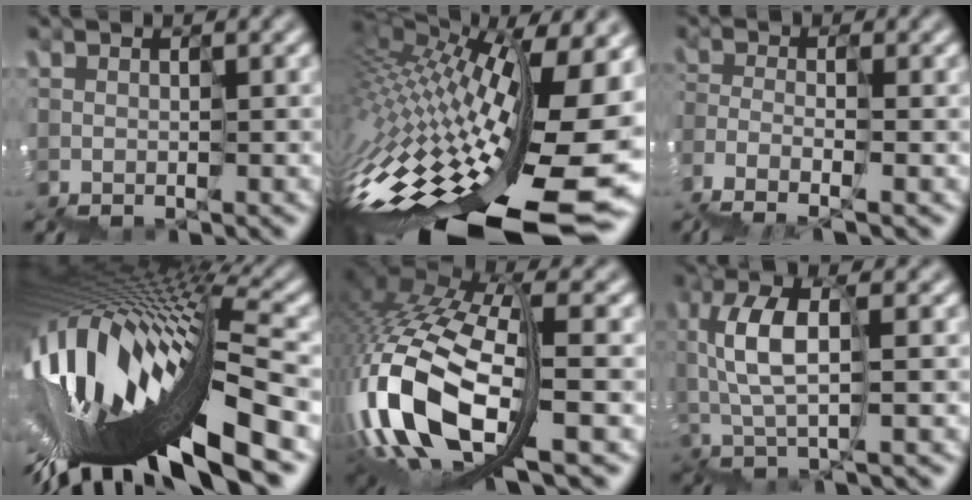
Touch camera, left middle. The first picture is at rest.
{"total": 15.1, "force": [-2.2, 4.4, 14.3], "torque": [-0.264, -0.007, -0.034]}
{"total": 3.0, "force": [-3.0, 0.0, -0.1], "torque": [-0.021, 0.007, -0.072]}
{"total": 14.2, "force": [-4.8, 4.6, 12.5], "torque": [-0.233, -0.002, -0.079]}
{"total": 11.5, "force": [-3.7, 5.3, 9.4], "torque": [-0.251, -0.001, -0.063]}
{"total": 3.3, "force": [-0.3, 1.3, 3.0], "torque": [-0.084, 0.018, -0.020]}